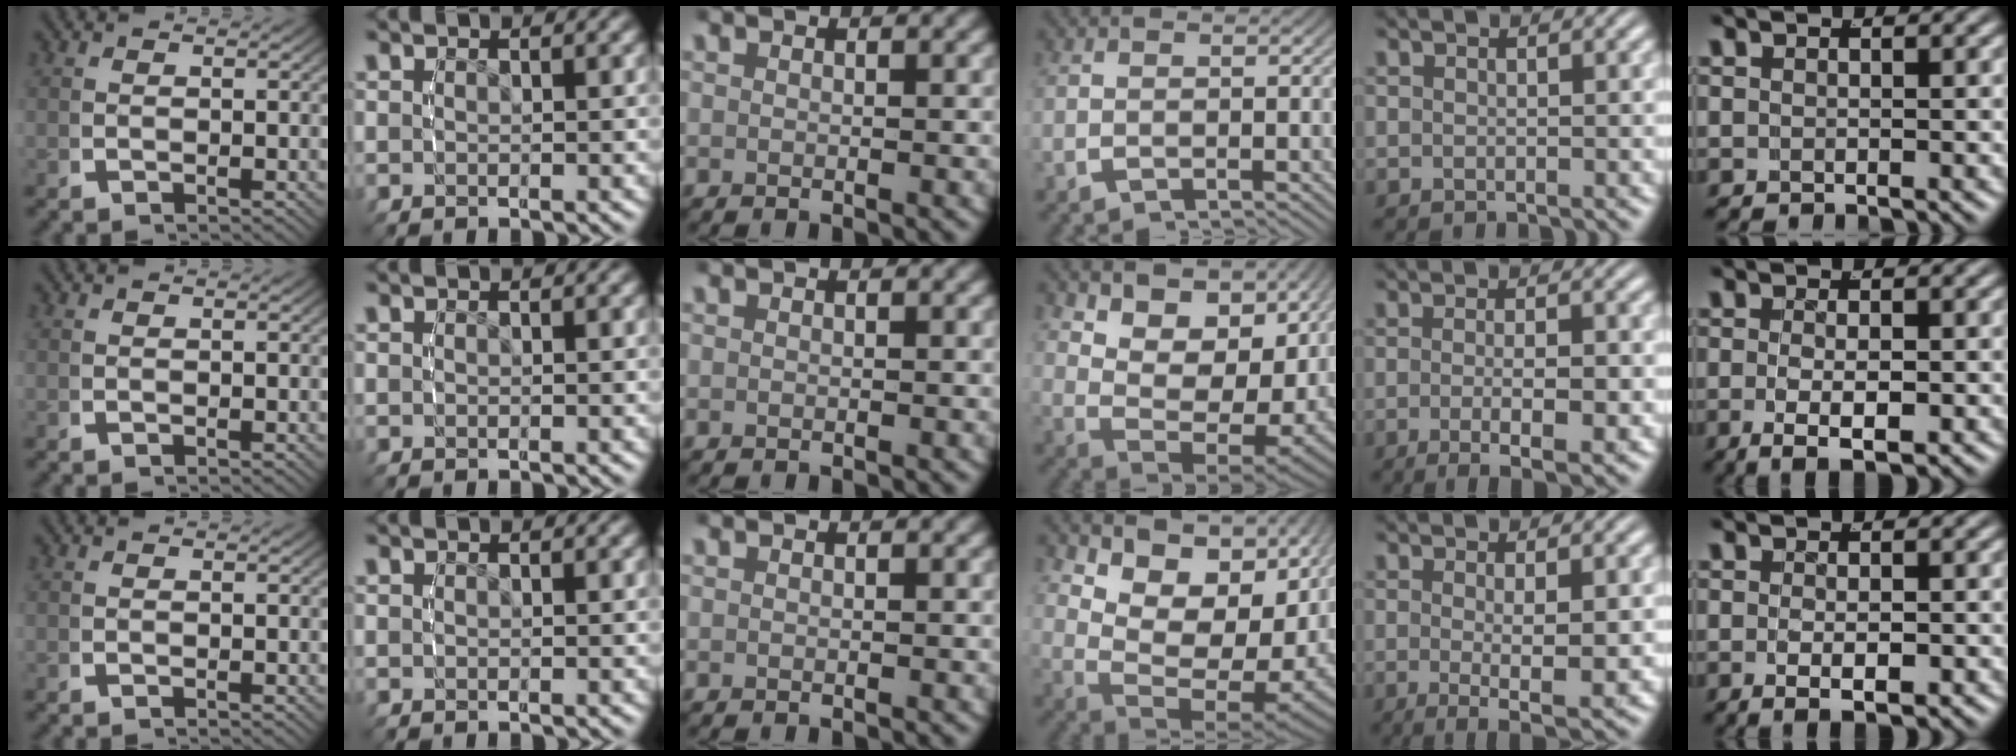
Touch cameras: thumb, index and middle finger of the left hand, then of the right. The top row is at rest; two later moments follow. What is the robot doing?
{"motion": "lift_and_place", "object": "bandage"}